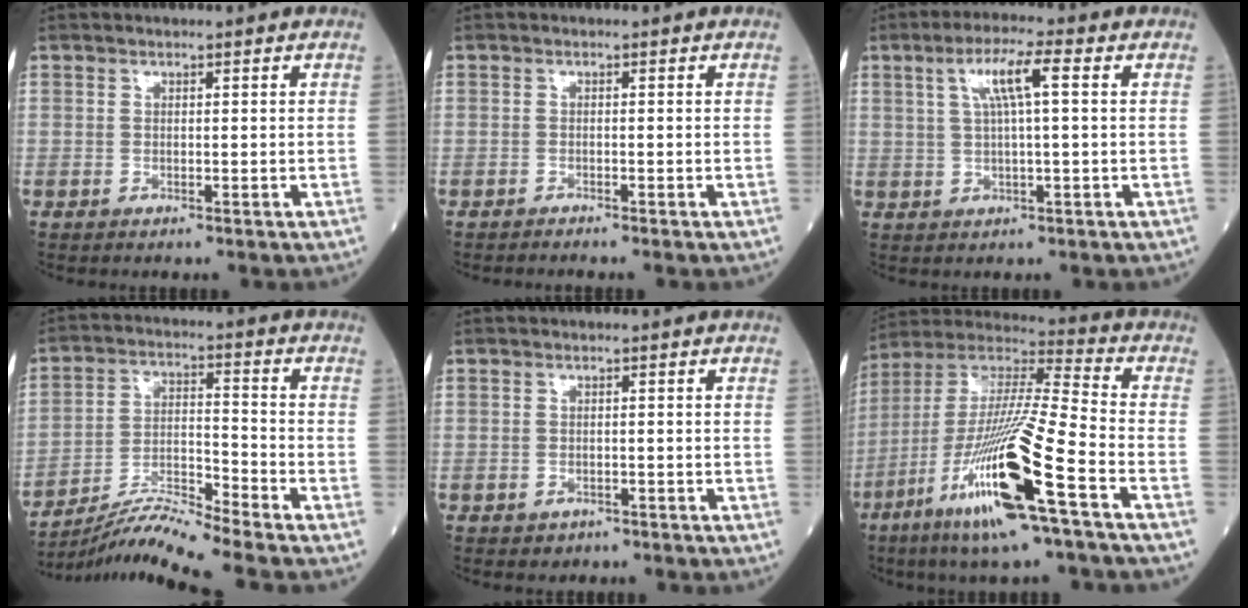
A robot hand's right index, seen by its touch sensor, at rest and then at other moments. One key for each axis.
{"total": 1.3, "fx": -1.2, "fy": -0.3, "fz": 0.4, "tx": -0.005, "ty": 0.003, "tz": -0.017}
{"total": 6.2, "fx": 1.8, "fy": 0.4, "fz": 6.0, "tx": -0.112, "ty": 0.015, "tz": 0.034}
{"total": 9.5, "fx": -8.6, "fy": -2.6, "fz": 2.9, "tx": -0.058, "ty": -0.002, "tz": -0.158}
{"total": 1.3, "fx": -0.8, "fy": 1.0, "fz": 0.2, "tx": -0.002, "ty": 0.003, "tz": -0.008}
{"total": 20.9, "fx": -9.0, "fy": 0.3, "fz": 18.8, "tx": -0.397, "ty": -0.041, "tz": -0.176}